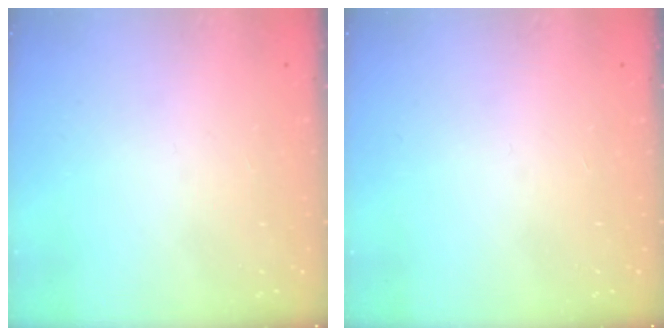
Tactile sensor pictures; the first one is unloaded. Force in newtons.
{"total": 0.0}